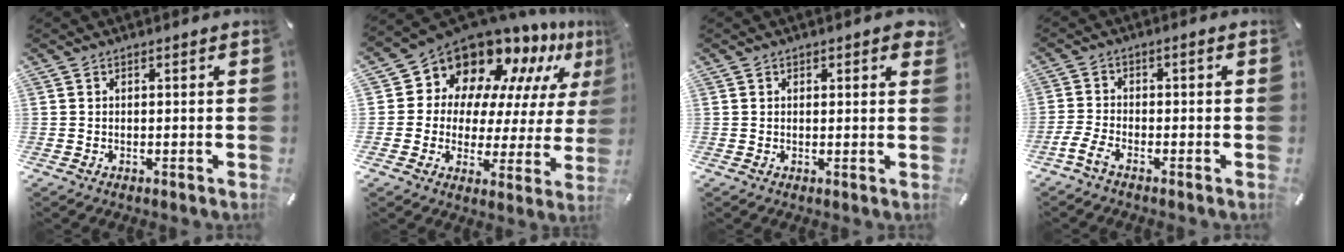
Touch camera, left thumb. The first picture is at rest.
{"total": 13.1, "force": [10.9, 6.9, 2.4], "torque": [-0.053, -0.114, 0.188]}
{"total": 1.6, "force": [0.9, 0.8, 1.1], "torque": [-0.008, -0.003, 0.012]}
{"total": 4.2, "force": [-2.7, 1.1, 3.1], "torque": [-0.069, 0.000, -0.051]}